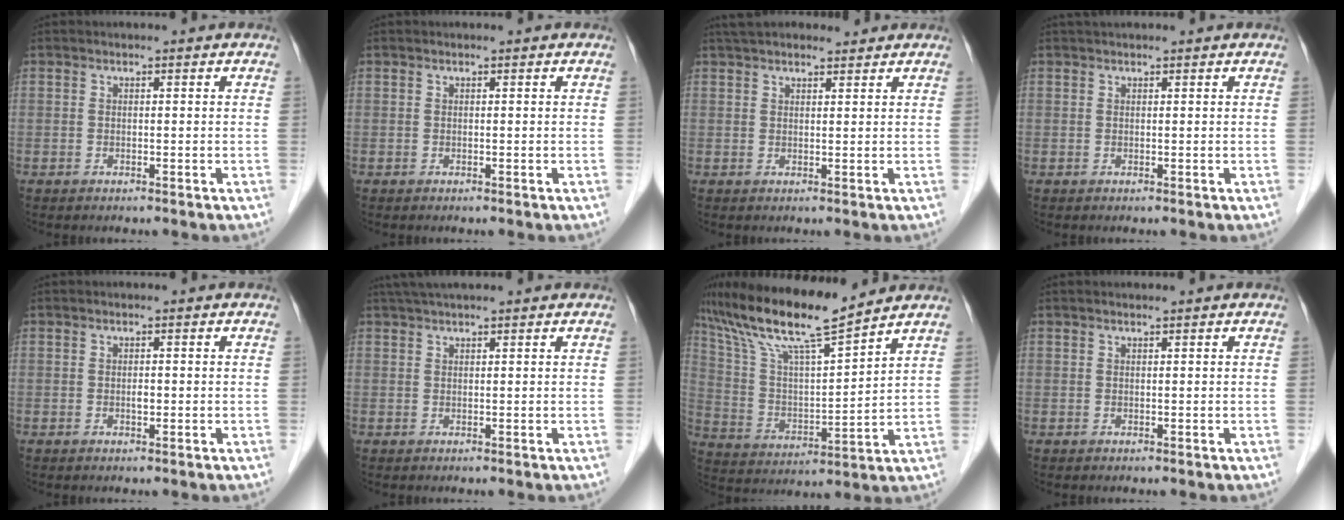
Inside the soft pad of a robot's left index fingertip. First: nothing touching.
{"total": 0.0}
{"total": 8.6, "force": [7.4, 2.1, 3.7], "torque": [-0.054, 0.034, 0.115]}
{"total": 1.5, "force": [1.4, 0.2, 0.6], "torque": [-0.010, 0.024, 0.026]}
{"total": 0.7, "force": [-0.1, 0.3, 0.7], "torque": [-0.013, 0.000, -0.002]}
{"total": 5.0, "force": [4.3, 0.5, 2.6], "torque": [-0.037, 0.035, 0.074]}
{"total": 14.7, "force": [12.4, 0.0, 8.0], "torque": [-0.160, 0.010, 0.233]}
{"total": 0.6, "force": [0.5, -0.1, 0.2], "torque": [-0.008, 0.005, 0.011]}